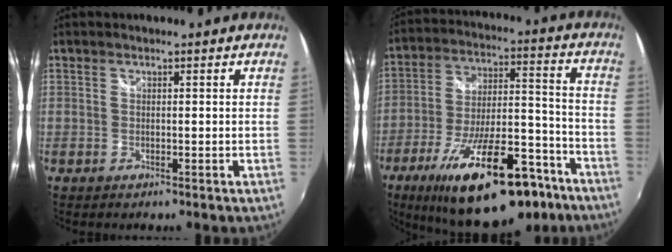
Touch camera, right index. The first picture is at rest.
{"total": 25.8, "force": [-16.5, 9.6, 17.3], "torque": [-0.292, -0.009, -0.240]}